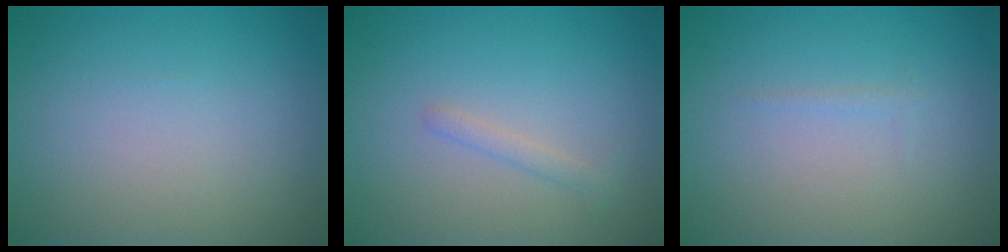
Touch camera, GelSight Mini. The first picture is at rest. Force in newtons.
{"total": 1.1, "press": 1.1, "slide": 0.0}
{"total": 0.6, "press": 0.5, "slide": 0.1}